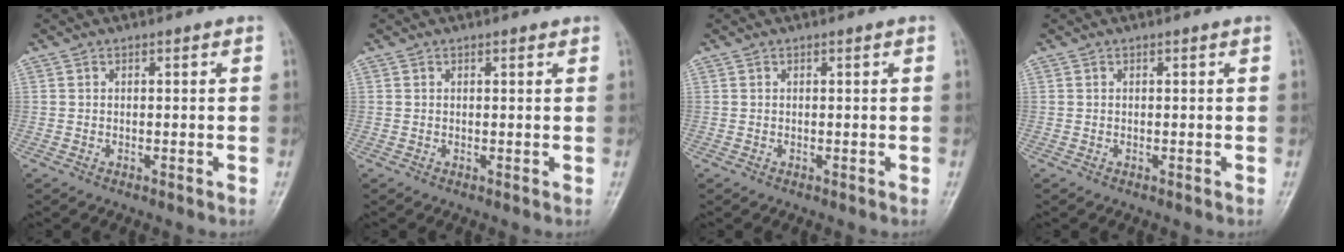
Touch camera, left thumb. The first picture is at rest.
{"total": 0.5, "force": [0.5, 0.2, 0.2], "torque": [-0.002, -0.002, 0.007]}
{"total": 0.0}
{"total": 0.0}